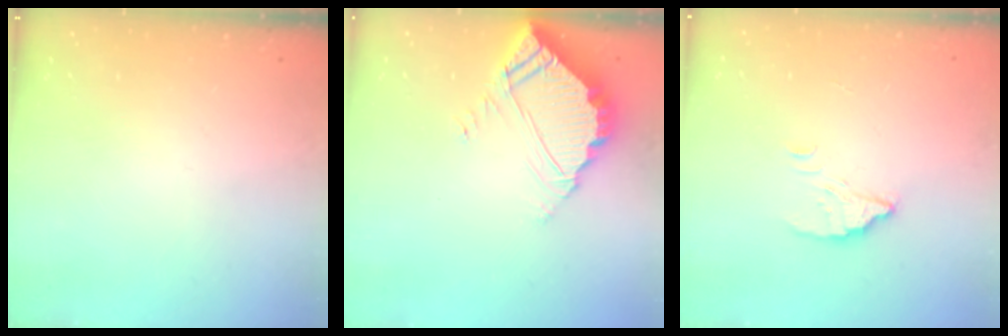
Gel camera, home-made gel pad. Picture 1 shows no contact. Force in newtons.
{"total": 6.7, "press": 6.7, "slide": 0.4}
{"total": 2.8, "press": 2.8, "slide": 0.2}